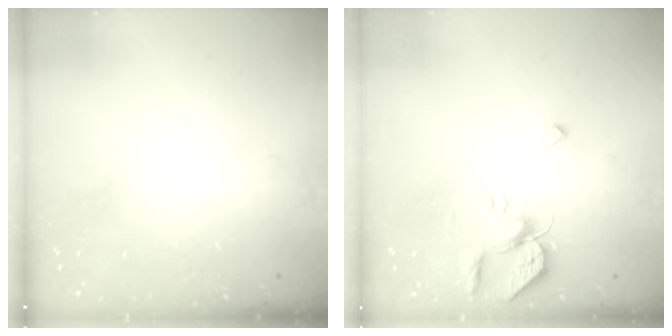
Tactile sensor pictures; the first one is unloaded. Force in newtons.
{"total": 6.1, "press": 6.1, "slide": 0.5}